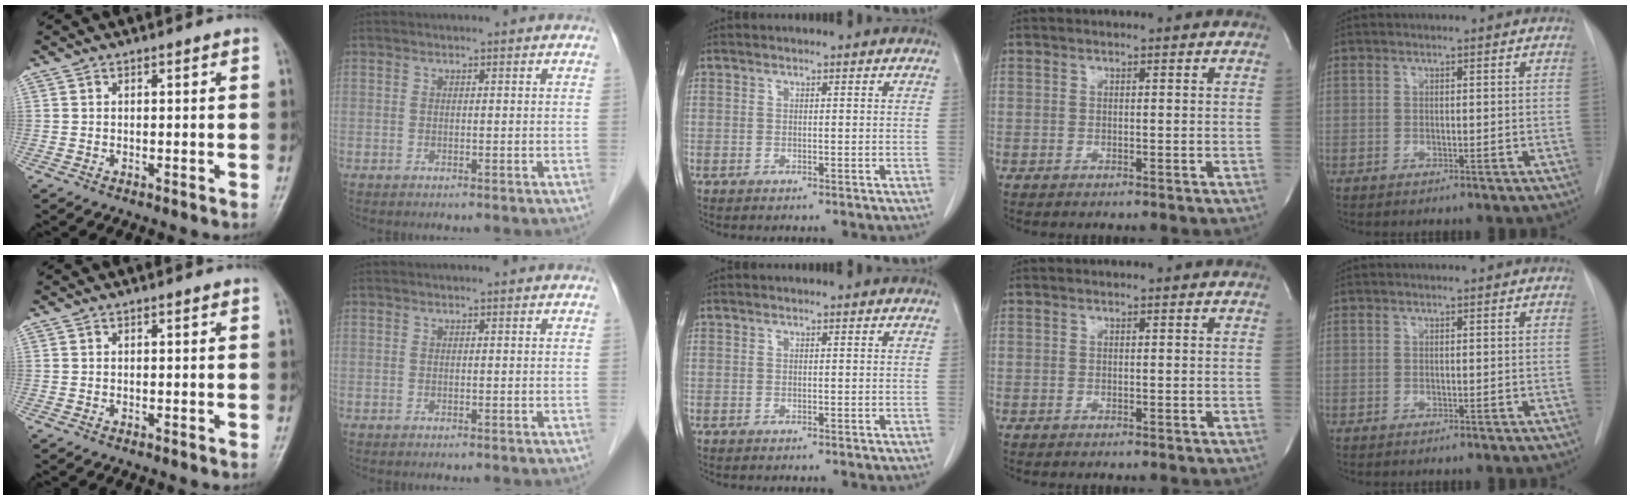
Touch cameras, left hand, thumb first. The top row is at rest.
{}